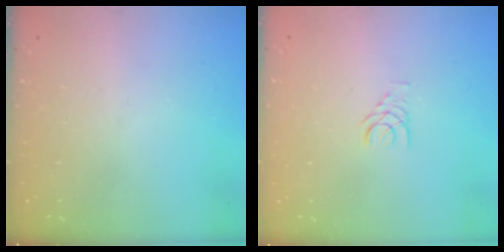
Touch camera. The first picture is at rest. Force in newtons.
{"total": 1.4, "press": 1.4, "slide": 0.2}